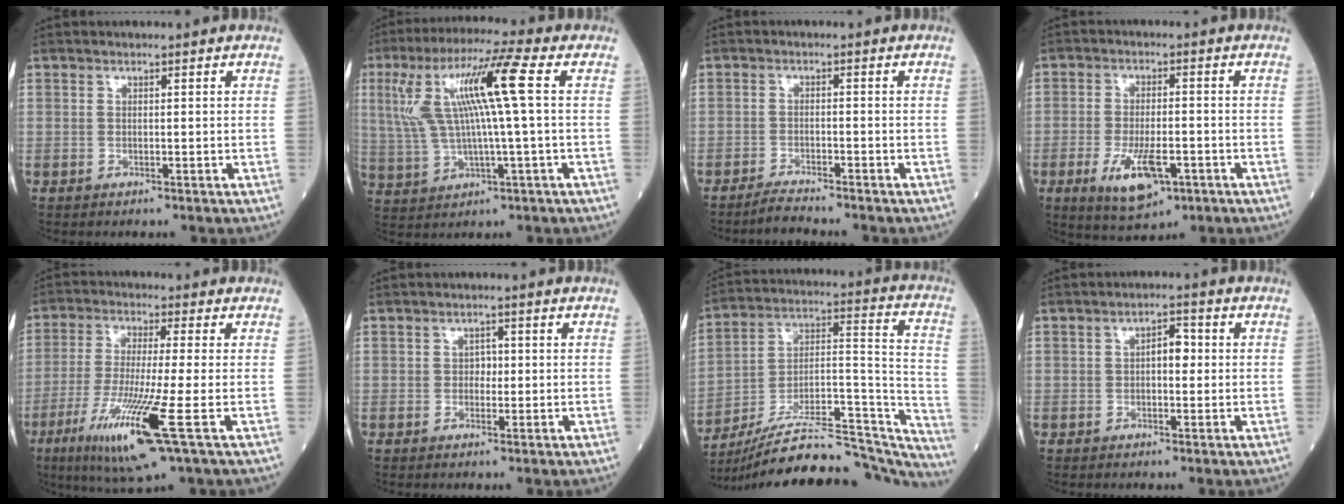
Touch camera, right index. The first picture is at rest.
{"total": 13.6, "force": [2.9, 0.7, 13.2], "torque": [-0.282, 0.027, 0.052]}
{"total": 2.8, "force": [-2.7, -0.5, 0.6], "torque": [-0.019, -0.013, -0.050]}
{"total": 8.6, "force": [-3.6, 3.1, 7.2], "torque": [-0.134, -0.014, -0.053]}
{"total": 13.3, "force": [-5.4, -0.5, 12.1], "torque": [-0.246, -0.037, -0.101]}
{"total": 1.5, "force": [0.0, 1.1, 1.0], "torque": [-0.010, 0.004, -0.002]}
{"total": 31.6, "force": [-28.9, 4.9, 11.9], "torque": [-0.136, 0.020, -0.419]}
{"total": 3.1, "force": [0.2, 1.5, 2.7], "torque": [-0.037, 0.012, -0.001]}